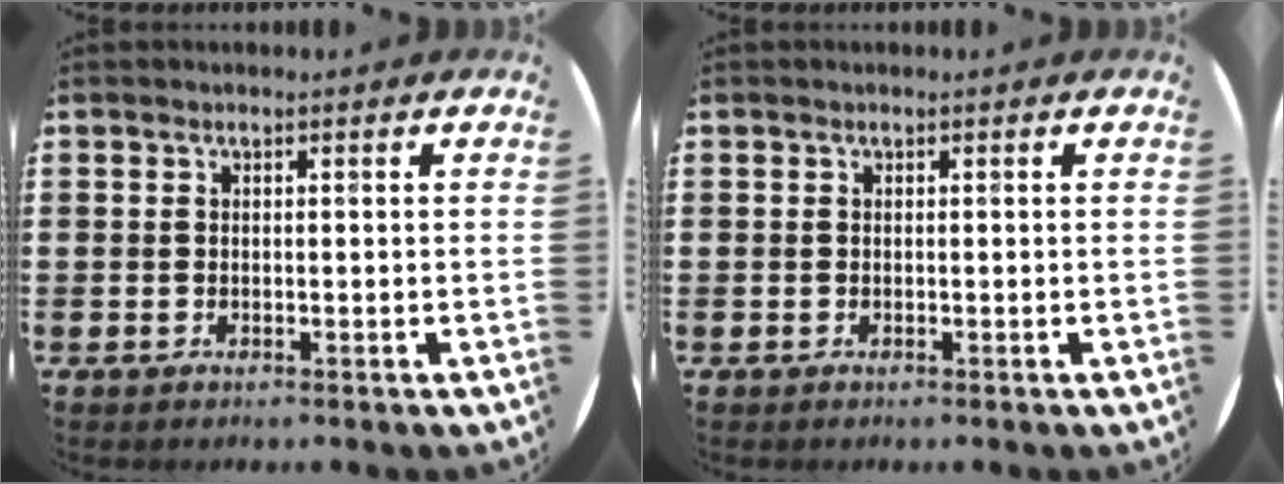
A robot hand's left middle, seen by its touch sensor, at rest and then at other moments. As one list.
[{"total": 0.0}]